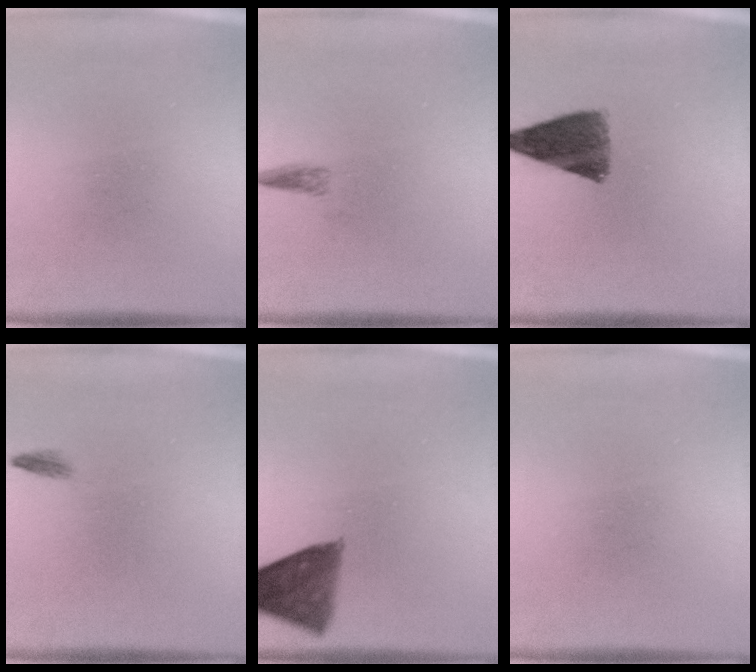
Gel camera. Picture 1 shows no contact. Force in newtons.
{"total": 1.2}
{"total": 8.8}
{"total": 0.7}
{"total": 8.4}
{"total": 0.0}